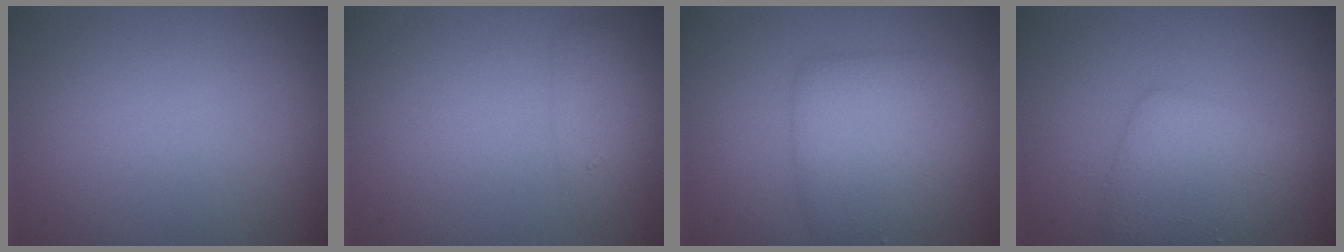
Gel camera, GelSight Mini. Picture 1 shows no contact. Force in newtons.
{"total": 1.6, "press": 1.6, "slide": 0.1}
{"total": 4.6, "press": 4.6, "slide": 0.1}
{"total": 3.8, "press": 3.8, "slide": 0.2}